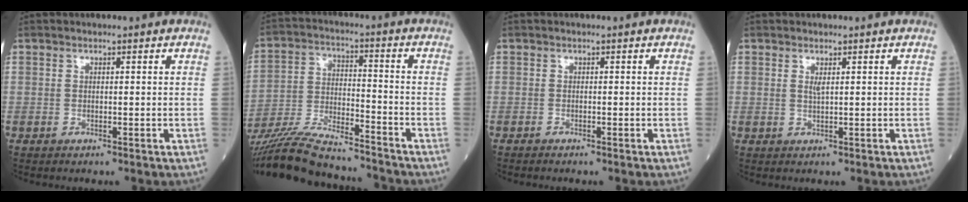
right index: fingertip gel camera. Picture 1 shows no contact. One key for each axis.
{"total": 20.1, "fx": -18.4, "fy": 2.2, "fz": 7.8, "tx": -0.179, "ty": -0.024, "tz": -0.310}
{"total": 0.8, "fx": -0.7, "fy": 0.1, "fz": 0.3, "tx": -0.011, "ty": -0.003, "tz": -0.011}
{"total": 0.9, "fx": 0.3, "fy": 0.1, "fz": 0.9, "tx": -0.022, "ty": -0.002, "tz": 0.006}